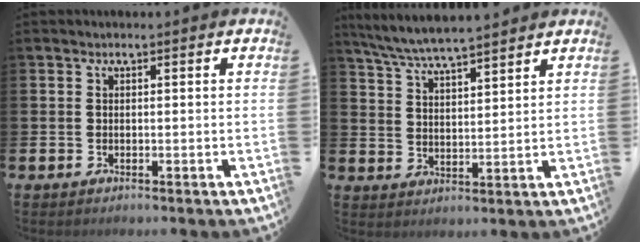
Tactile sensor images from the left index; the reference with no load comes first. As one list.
[{"total": 6.2, "force": [5.9, 0.3, 1.6], "torque": [-0.056, -0.028, 0.107]}]